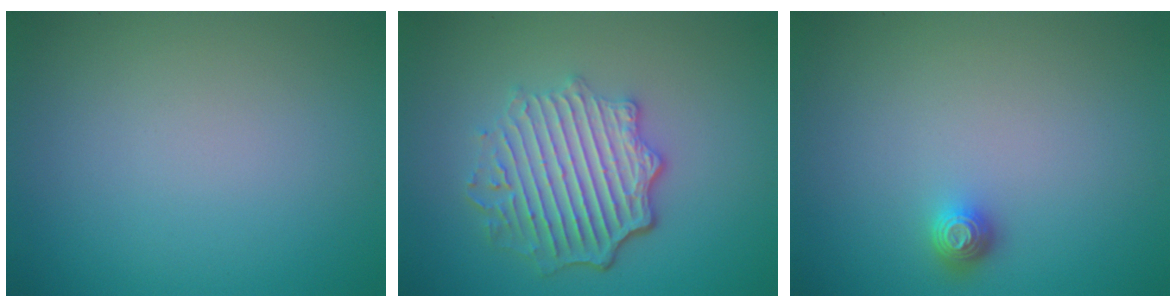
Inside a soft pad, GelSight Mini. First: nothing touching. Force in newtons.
{"total": 6.0, "press": 4.7, "slide": 3.8}
{"total": 1.3, "press": 1.1, "slide": 0.7}